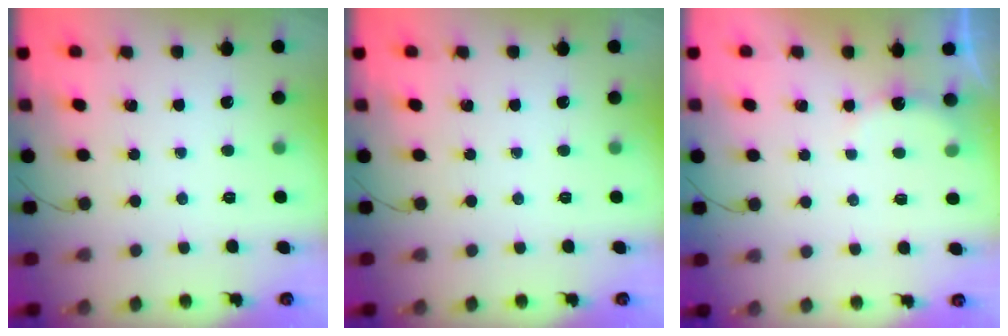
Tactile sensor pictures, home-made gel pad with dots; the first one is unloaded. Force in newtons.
{"total": 0.0}
{"total": 5.8, "press": 5.7, "slide": 1.1}